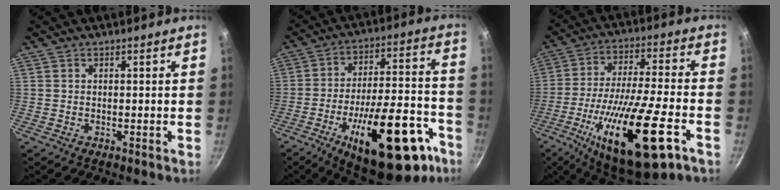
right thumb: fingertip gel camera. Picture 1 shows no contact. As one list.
[{"total": 26.9, "force": [-12.9, 11.0, 20.9], "torque": [-0.259, 0.065, -0.180]}, {"total": 24.3, "force": [-10.1, 6.2, 21.2], "torque": [-0.362, 0.015, -0.167]}]